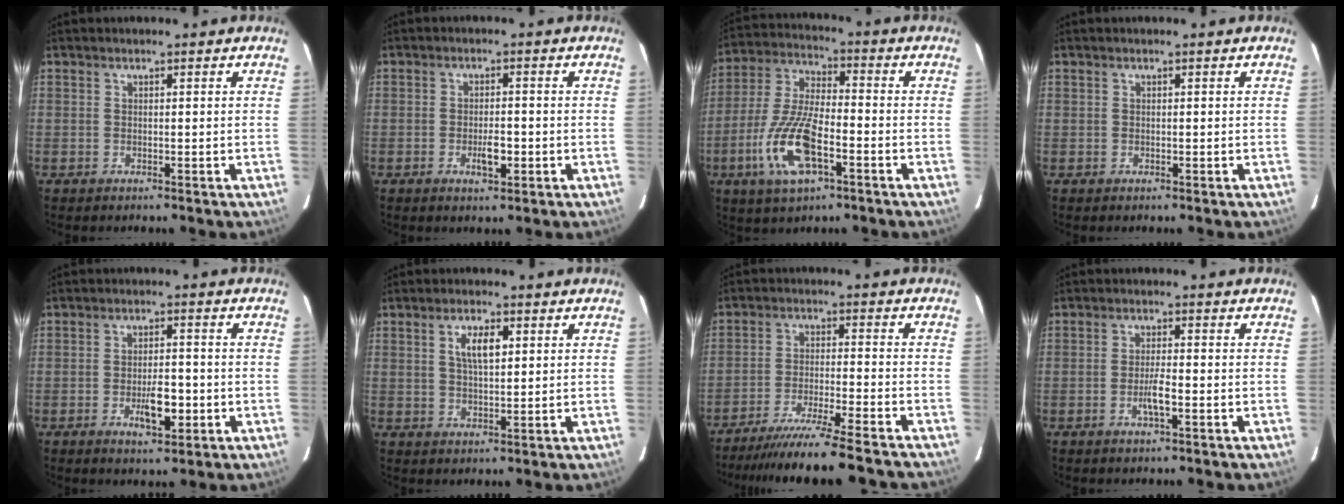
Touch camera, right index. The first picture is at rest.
{"total": 3.8, "force": [-1.3, 1.6, 3.2], "torque": [-0.059, -0.002, -0.019]}
{"total": 14.6, "force": [-5.7, 5.4, 12.3], "torque": [-0.268, -0.010, -0.108]}
{"total": 0.0}
{"total": 6.2, "force": [-2.1, 2.4, 5.3], "torque": [-0.097, -0.004, -0.028]}
{"total": 4.9, "force": [1.6, 1.8, 4.2], "torque": [-0.077, 0.006, 0.030]}
{"total": 15.7, "force": [-14.1, -0.8, 6.7], "torque": [-0.140, -0.030, -0.224]}
{"total": 3.4, "force": [-1.3, 0.5, 3.1], "torque": [-0.060, -0.002, -0.025]}